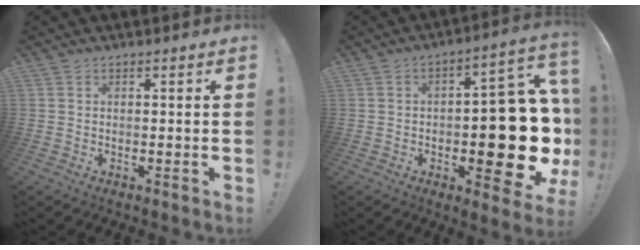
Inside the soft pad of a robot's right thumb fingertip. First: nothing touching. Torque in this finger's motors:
{"motor_torque": [2.00, 3.01, 1.43, -1.11, 0.42]}